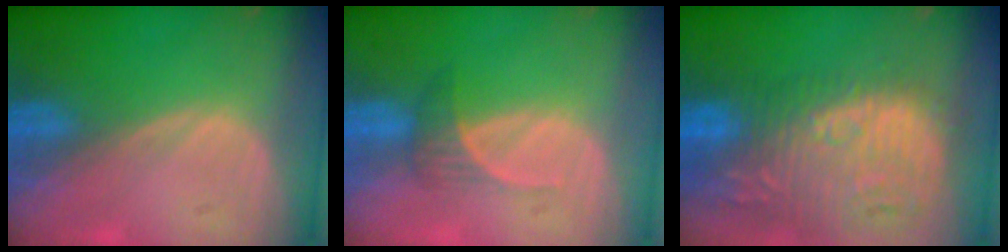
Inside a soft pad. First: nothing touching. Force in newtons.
{"total": 2.5, "press": 2.3, "slide": 0.9}
{"total": 14.1, "press": 12.3, "slide": 6.9}